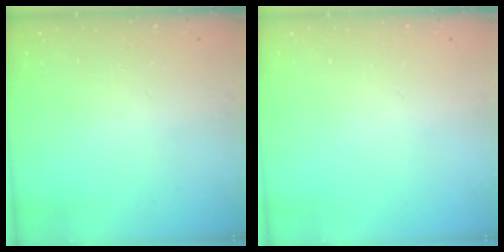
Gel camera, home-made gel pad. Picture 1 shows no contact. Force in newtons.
{"total": 0.0}